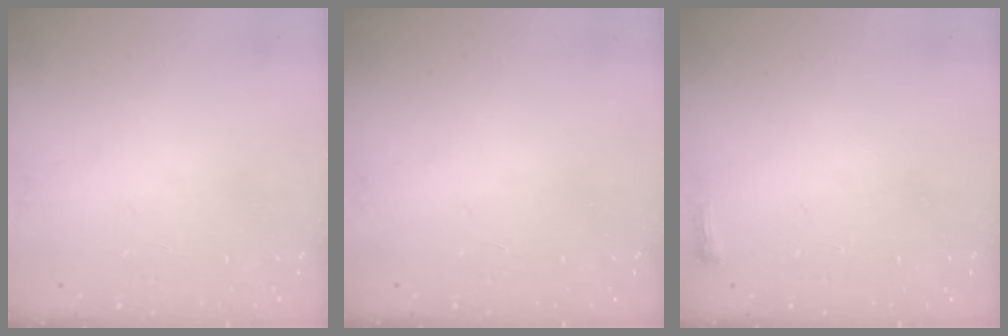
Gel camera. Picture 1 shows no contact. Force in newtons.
{"total": 0.0}
{"total": 2.6, "press": 2.5, "slide": 0.6}